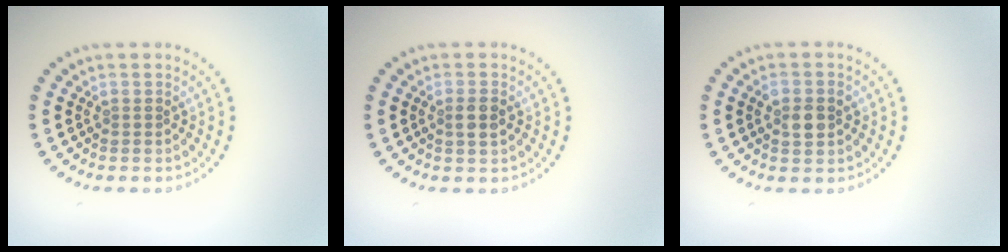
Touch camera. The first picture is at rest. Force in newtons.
{"total": 1.7, "press": 1.6, "slide": 0.5}
{"total": 2.5, "press": 2.5, "slide": 0.2}